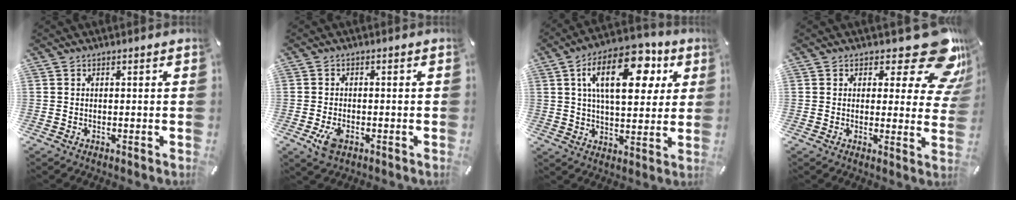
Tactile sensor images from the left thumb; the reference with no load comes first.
{"total": 4.4, "force": [-1.7, 2.6, 3.0], "torque": [-0.070, 0.001, -0.032]}
{"total": 19.3, "force": [7.6, 9.9, 14.8], "torque": [-0.236, -0.012, 0.120]}
{"total": 15.3, "force": [8.8, 6.2, 10.9], "torque": [-0.133, -0.062, 0.149]}